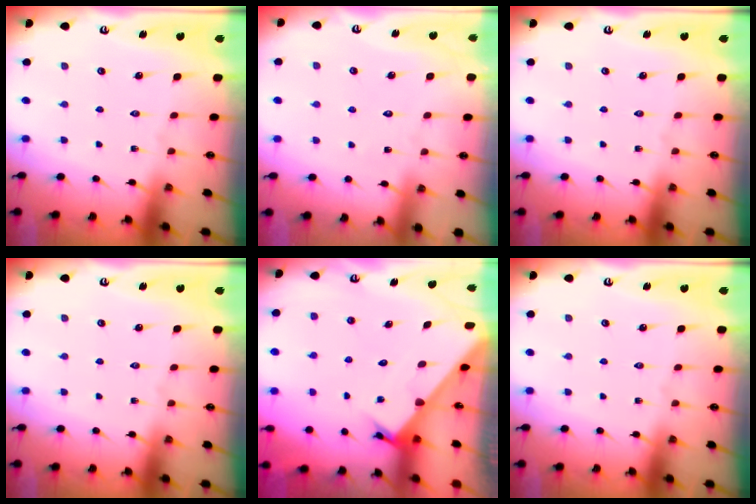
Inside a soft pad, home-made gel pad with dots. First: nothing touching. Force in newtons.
{"total": 3.9, "press": 3.9, "slide": 0.3}
{"total": 0.0}
{"total": 0.0}
{"total": 2.2, "press": 2.2, "slide": 0.1}
{"total": 0.0}